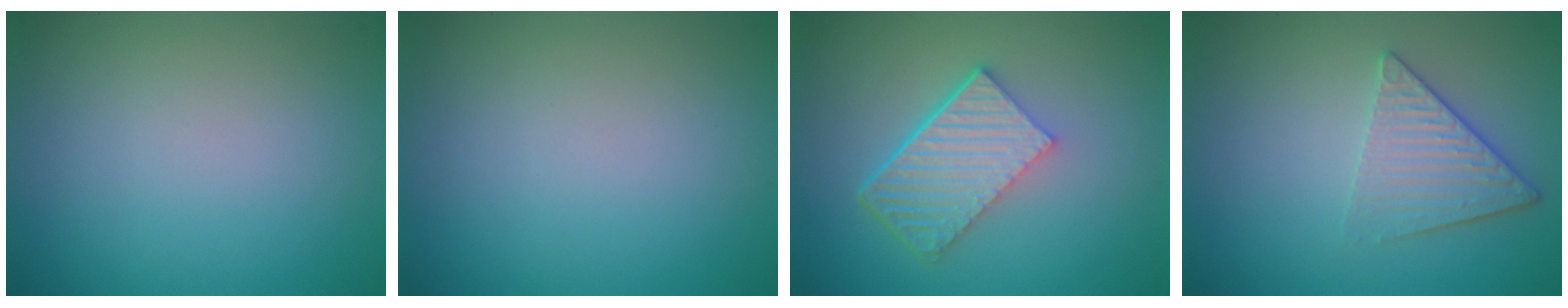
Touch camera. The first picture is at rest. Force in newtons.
{"total": 0.0}
{"total": 6.0, "press": 4.1, "slide": 4.4}
{"total": 3.3, "press": 2.9, "slide": 1.6}